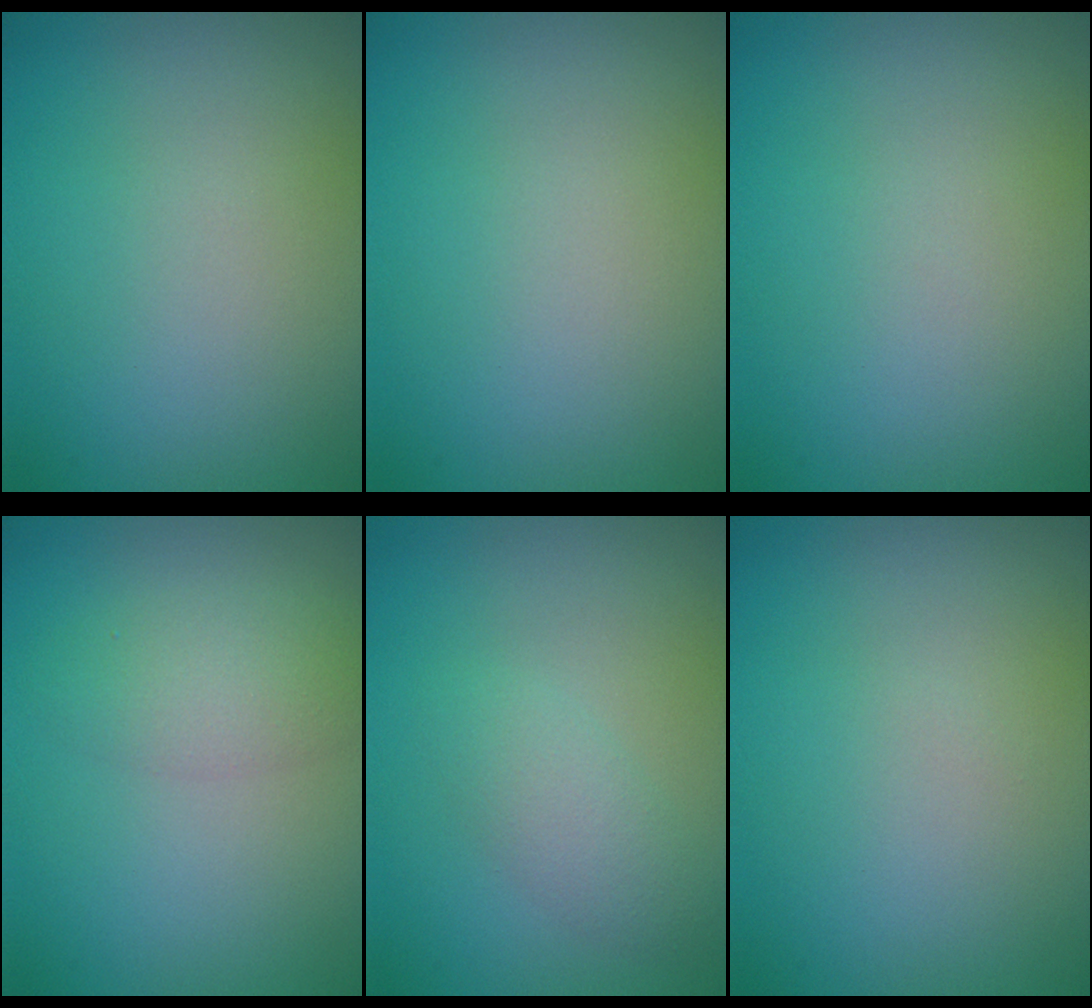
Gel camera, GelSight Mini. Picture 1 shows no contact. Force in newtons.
{"total": 0.0}
{"total": 0.0}
{"total": 2.7, "press": 2.7, "slide": 0.1}
{"total": 2.1, "press": 2.1, "slide": 0.1}
{"total": 0.0}